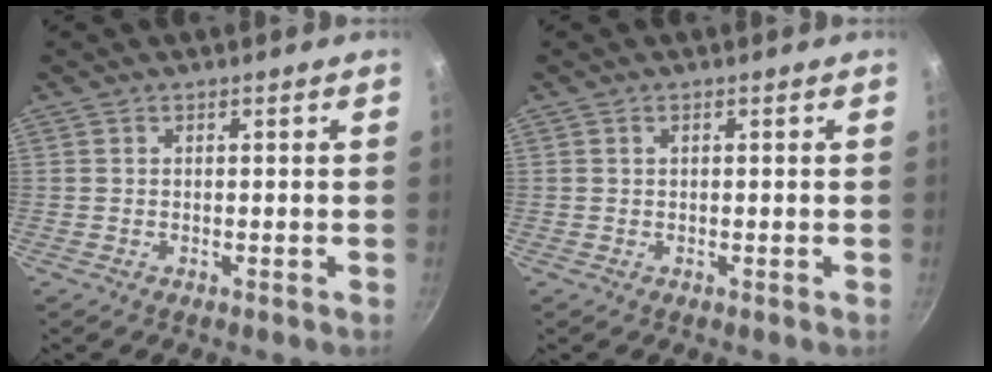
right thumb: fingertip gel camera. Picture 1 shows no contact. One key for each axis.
{"total": 0.5, "fx": 0.2, "fy": 0.3, "fz": 0.4, "tx": -0.005, "ty": 0.002, "tz": 0.004}